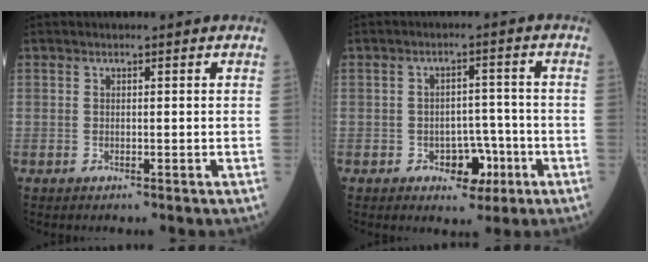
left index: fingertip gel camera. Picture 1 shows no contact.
{"total": 5.3, "force": [-2.5, 3.3, 3.3], "torque": [-0.040, 0.014, -0.032]}